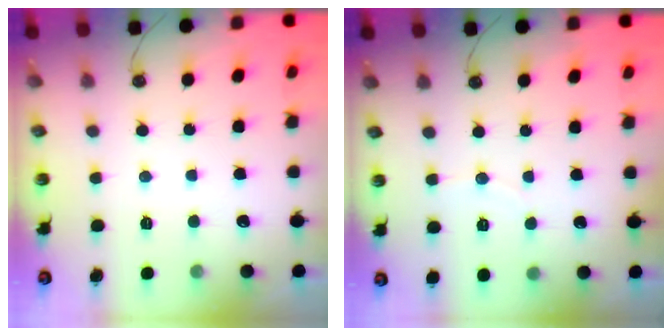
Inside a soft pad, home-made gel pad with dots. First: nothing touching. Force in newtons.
{"total": 2.3, "press": 2.3, "slide": 0.2}